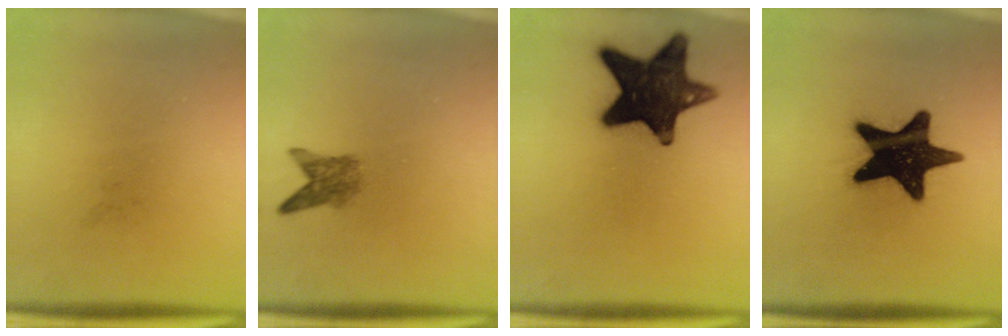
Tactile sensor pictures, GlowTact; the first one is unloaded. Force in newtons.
{"total": 2.9}
{"total": 15.8}
{"total": 19.1}